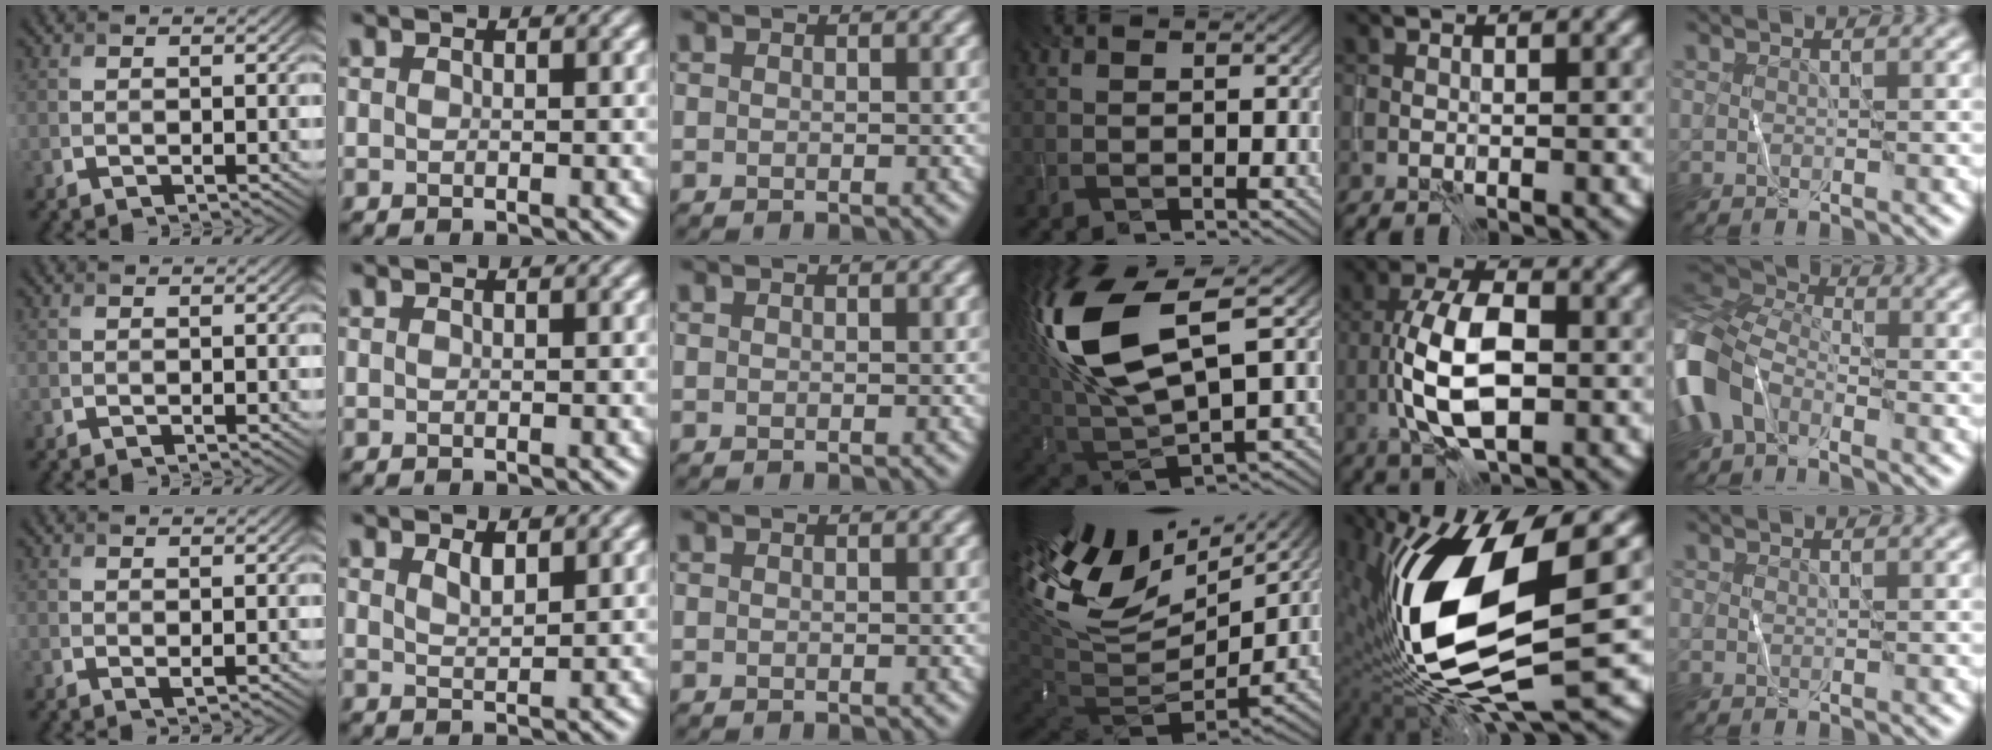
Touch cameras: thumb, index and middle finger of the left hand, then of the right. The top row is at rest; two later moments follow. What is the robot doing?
{"motion": "wipe", "object": "whiteboard"}